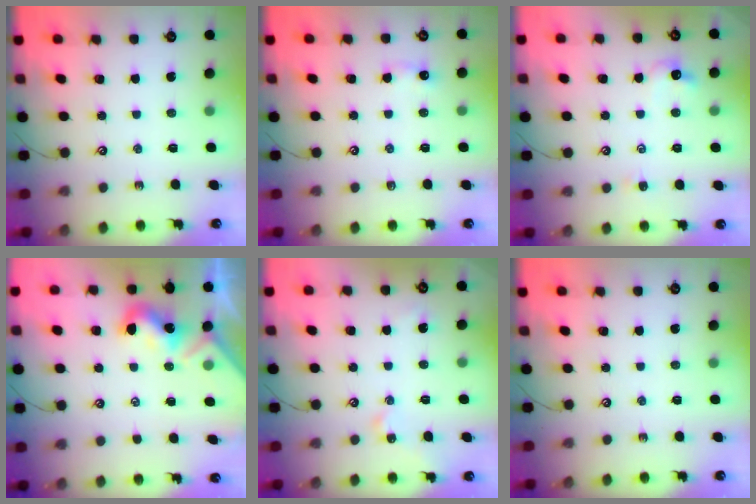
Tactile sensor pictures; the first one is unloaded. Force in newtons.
{"total": 3.6, "press": 3.6, "slide": 0.5}
{"total": 2.4, "press": 2.3, "slide": 0.7}
{"total": 2.1, "press": 2.0, "slide": 0.4}
{"total": 2.4, "press": 2.4, "slide": 0.4}
{"total": 0.0}